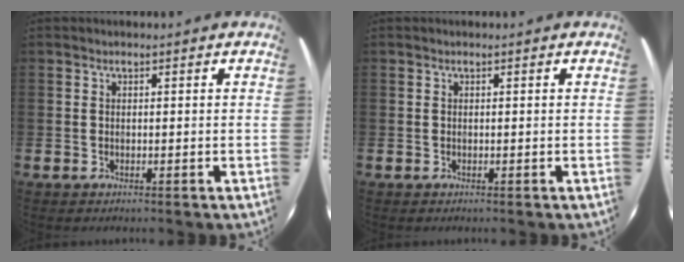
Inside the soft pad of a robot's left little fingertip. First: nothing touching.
{"total": 0.0}